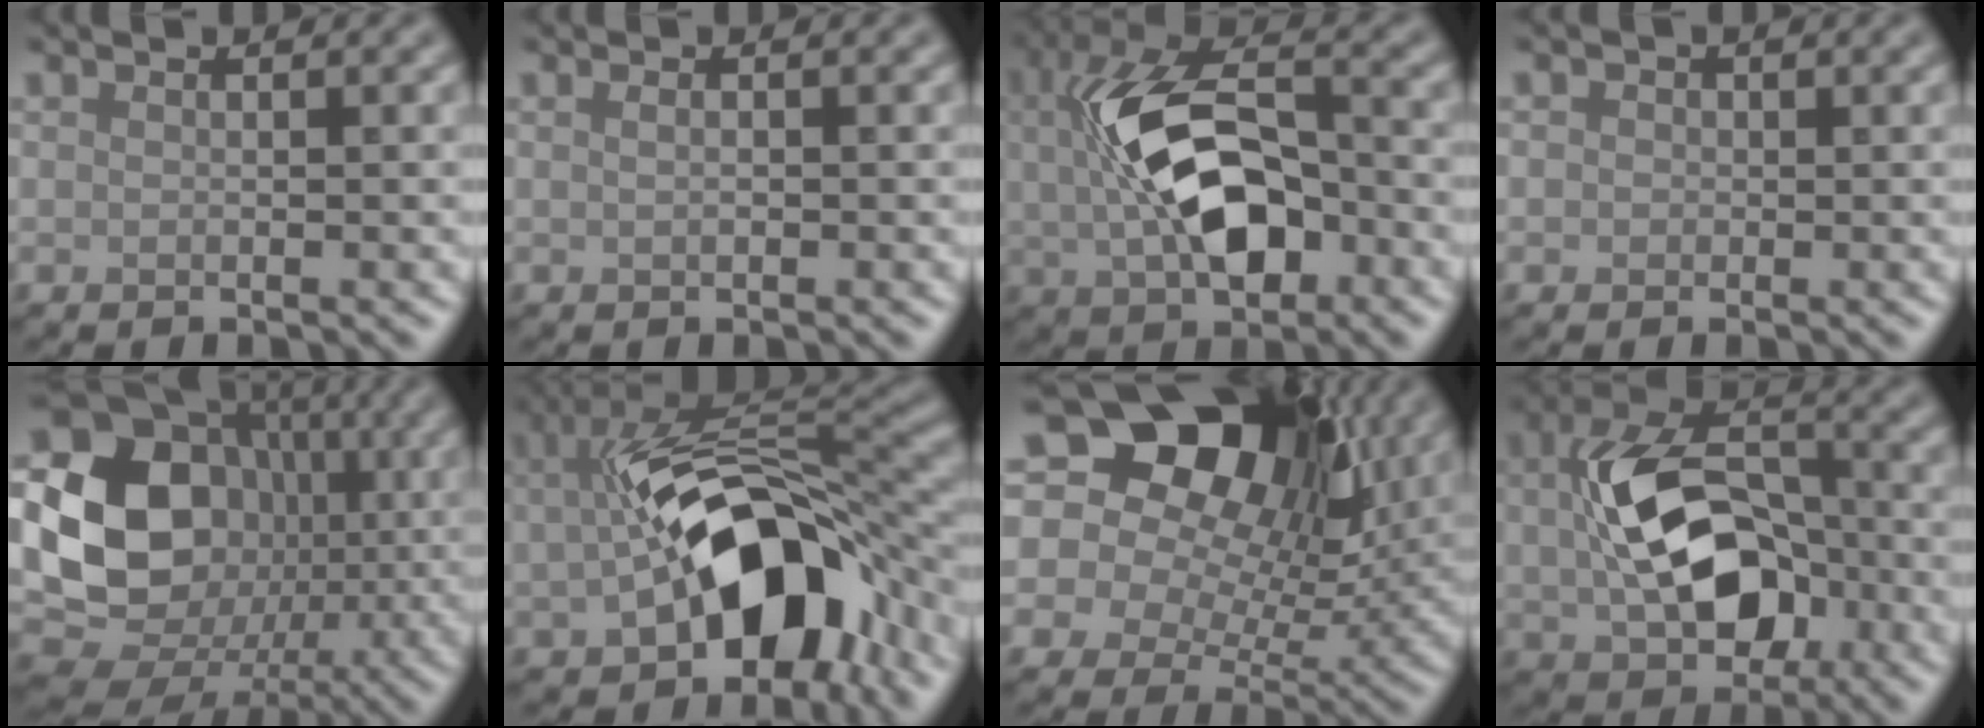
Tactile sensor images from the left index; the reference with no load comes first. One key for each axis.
{"total": 0.8, "fx": 0.2, "fy": 0.3, "fz": 0.7, "tx": -0.011, "ty": -0.004, "tz": 0.003}
{"total": 9.8, "fx": 0.1, "fy": 5.3, "fz": 8.2, "tx": -0.160, "ty": 0.005, "tz": 0.002}
{"total": 1.0, "fx": 0.2, "fy": 0.9, "fz": 0.3, "tx": 0.002, "ty": 0.001, "tz": -0.004}
{"total": 14.1, "fx": -0.2, "fy": 11.8, "fz": 7.9, "tx": -0.141, "ty": -0.005, "tz": -0.017}
{"total": 13.2, "fx": -2.3, "fy": 7.3, "fz": 10.8, "tx": -0.162, "ty": 0.002, "tz": -0.036}
{"total": 20.1, "fx": 10.0, "fy": 13.3, "fz": 11.3, "tx": -0.214, "ty": 0.063, "tz": 0.134}
{"total": 10.1, "fx": -0.3, "fy": 6.6, "fz": 7.7, "tx": -0.149, "ty": -0.002, "tz": 0.000}